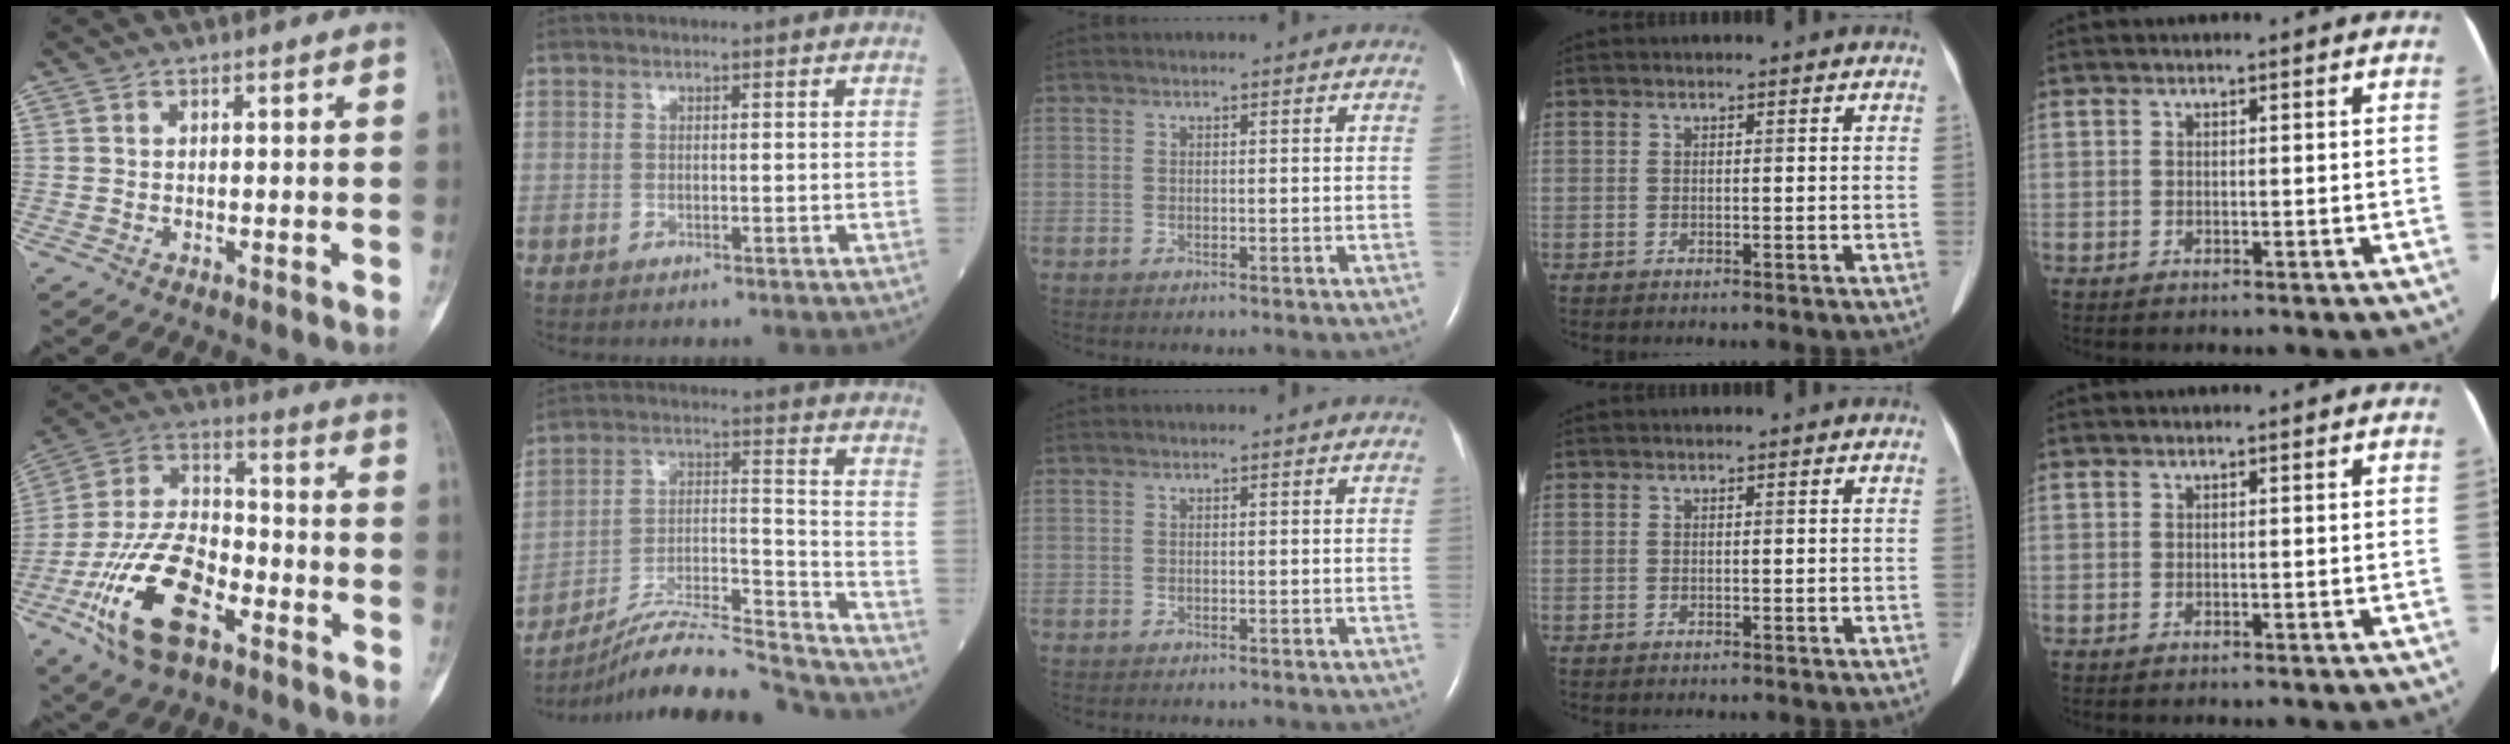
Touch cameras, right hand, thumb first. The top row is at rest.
{"thumb": {"total": 19.4, "force": [-9.0, 9.7, 14.2], "torque": [-0.267, 0.049, -0.167]}, "index": {"total": 19.5, "force": [-18.4, -0.6, 6.4], "torque": [-0.124, 0.003, -0.305]}}